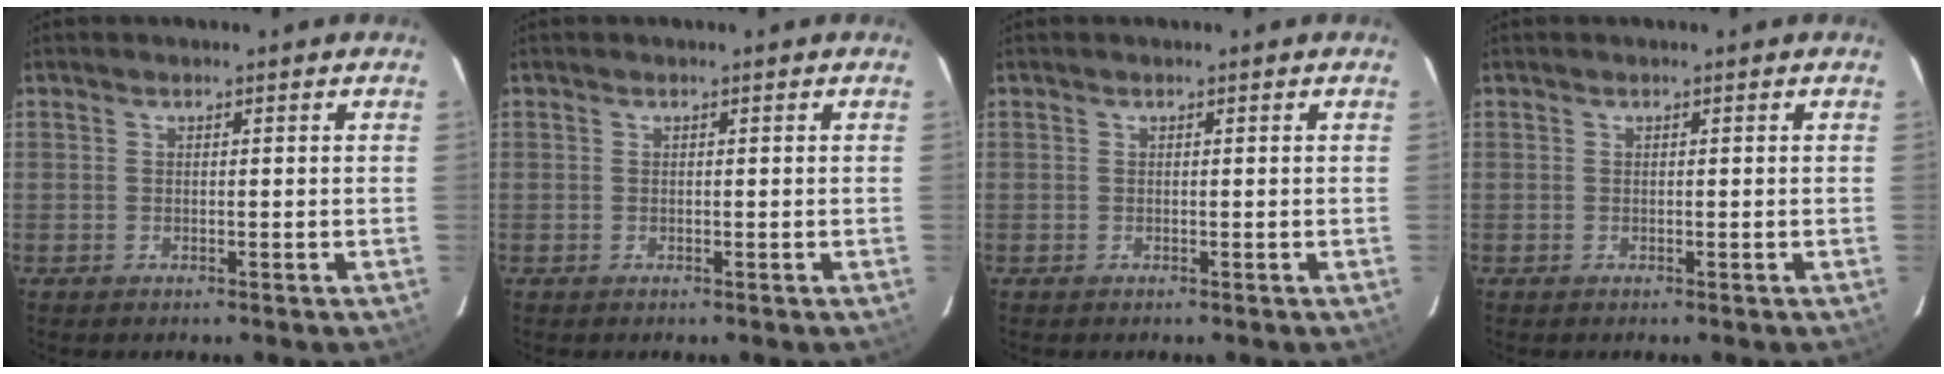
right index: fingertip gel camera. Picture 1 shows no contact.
{"total": 0.0}
{"total": 0.0}
{"total": 0.0}